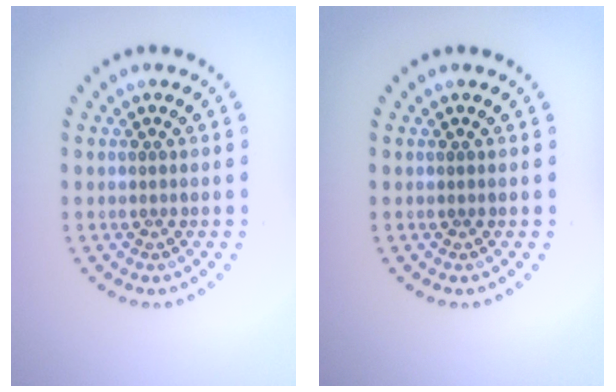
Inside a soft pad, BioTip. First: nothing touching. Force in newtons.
{"total": 0.0}